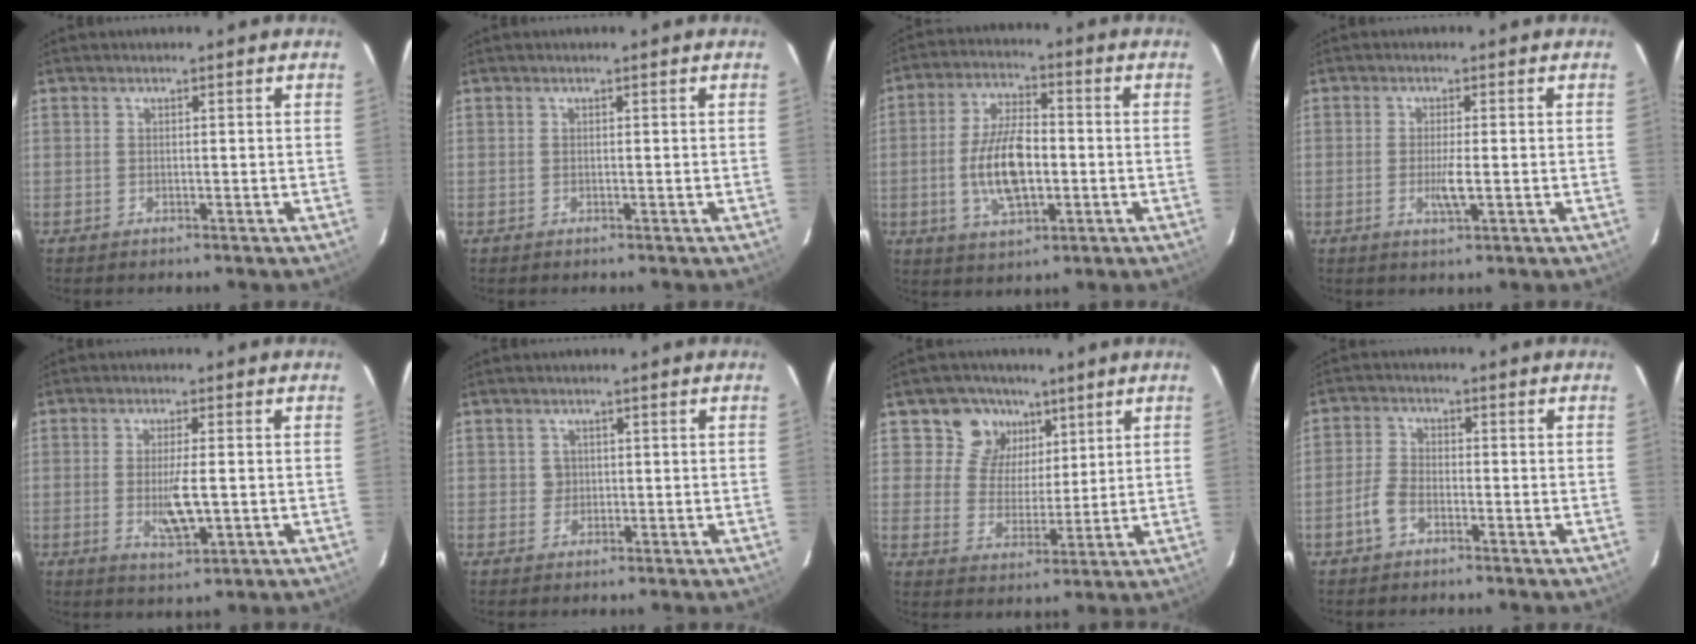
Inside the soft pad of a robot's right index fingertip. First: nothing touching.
{"total": 0.0}
{"total": 11.9, "force": [-2.0, 5.3, 10.5], "torque": [-0.210, 0.001, -0.033]}
{"total": 3.3, "force": [-0.7, 0.3, 3.2], "torque": [-0.060, -0.008, -0.013]}
{"total": 6.2, "force": [-1.0, 1.6, 5.9], "torque": [-0.106, -0.014, -0.012]}
{"total": 1.7, "force": [0.3, 1.7, 0.0], "torque": [0.008, 0.005, 0.005]}
{"total": 8.7, "force": [4.9, 7.0, 1.4], "torque": [-0.022, 0.000, 0.083]}
{"total": 3.8, "force": [-2.2, 2.2, 2.2], "torque": [-0.058, 0.008, -0.044]}